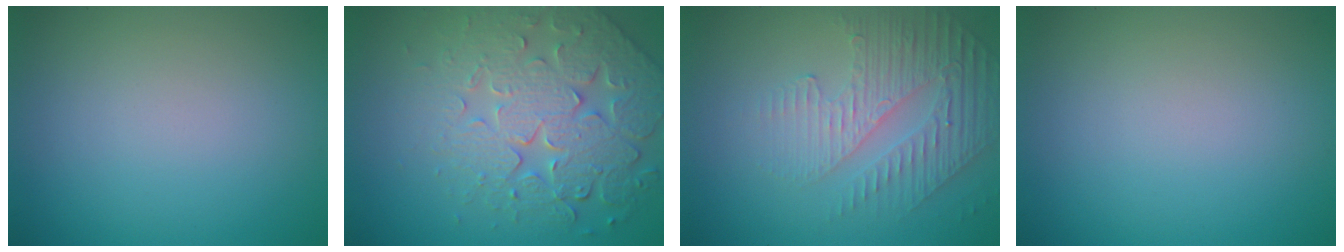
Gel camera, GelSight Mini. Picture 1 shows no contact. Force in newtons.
{"total": 6.4, "press": 5.5, "slide": 3.4}
{"total": 4.8, "press": 3.1, "slide": 3.6}
{"total": 0.0}